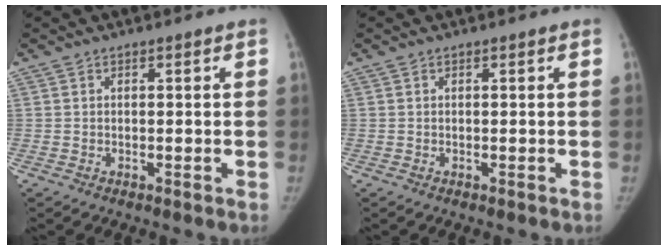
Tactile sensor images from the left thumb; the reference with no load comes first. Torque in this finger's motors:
{"motor_torque": [0.31, -0.04, 0.09, -0.51, 0.06]}